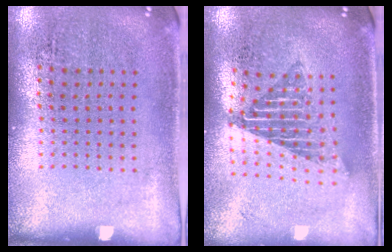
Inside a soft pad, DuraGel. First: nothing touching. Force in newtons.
{"total": 1.6, "press": 1.4, "slide": 0.9}